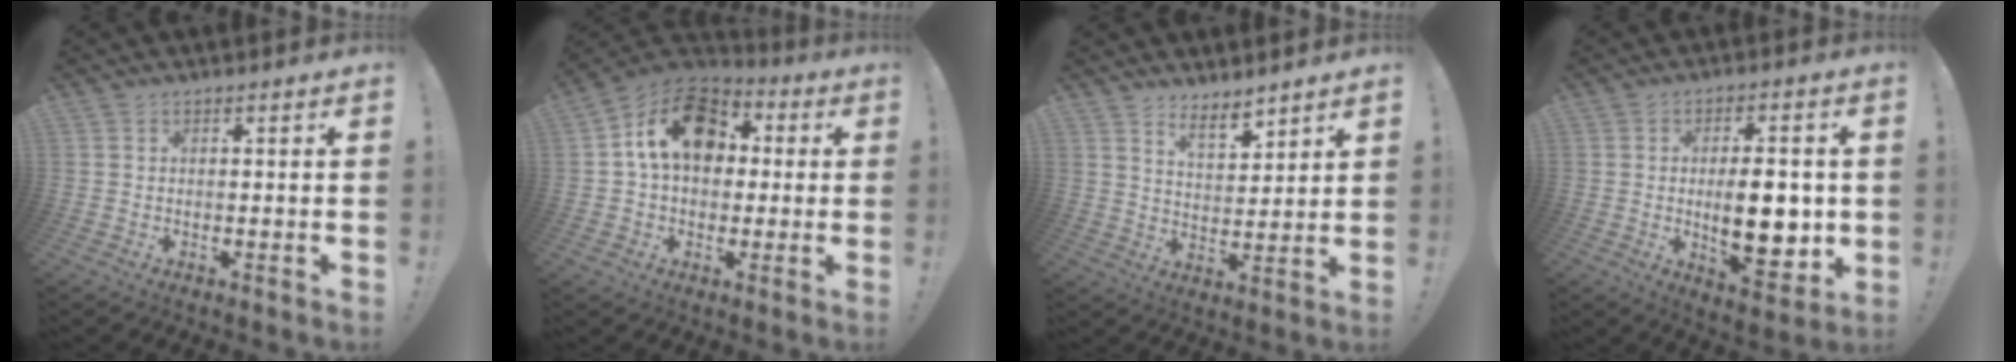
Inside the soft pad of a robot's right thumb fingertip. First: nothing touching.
{"total": 17.0, "force": [4.3, 12.3, 10.9], "torque": [-0.158, 0.008, 0.082]}
{"total": 7.4, "force": [6.2, 2.6, 3.3], "torque": [-0.049, -0.045, 0.112]}
{"total": 15.2, "force": [-0.9, 6.7, 13.6], "torque": [-0.204, -0.007, -0.014]}